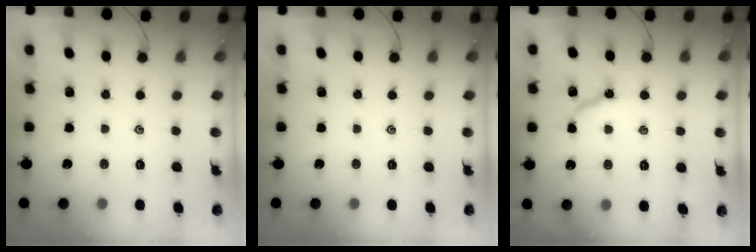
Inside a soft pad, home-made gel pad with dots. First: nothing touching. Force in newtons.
{"total": 0.0}
{"total": 7.2, "press": 7.1, "slide": 0.7}